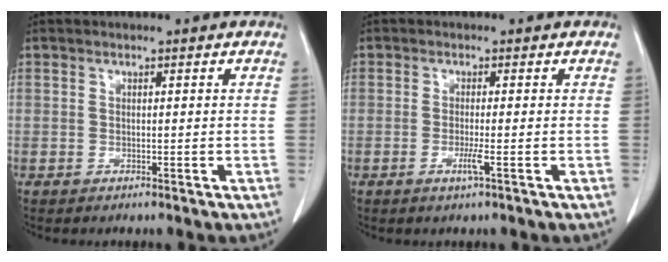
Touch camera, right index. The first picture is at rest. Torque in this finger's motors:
{"motor_torque": [0.39, -0.05, 0.07, 0.02]}